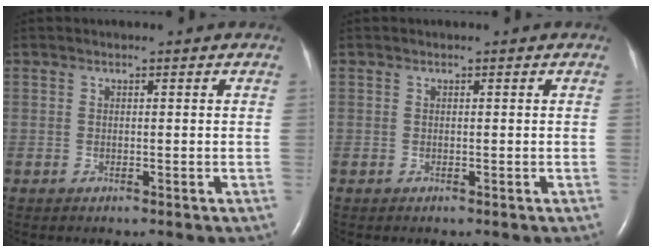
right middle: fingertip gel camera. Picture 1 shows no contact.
{"total": 0.0}